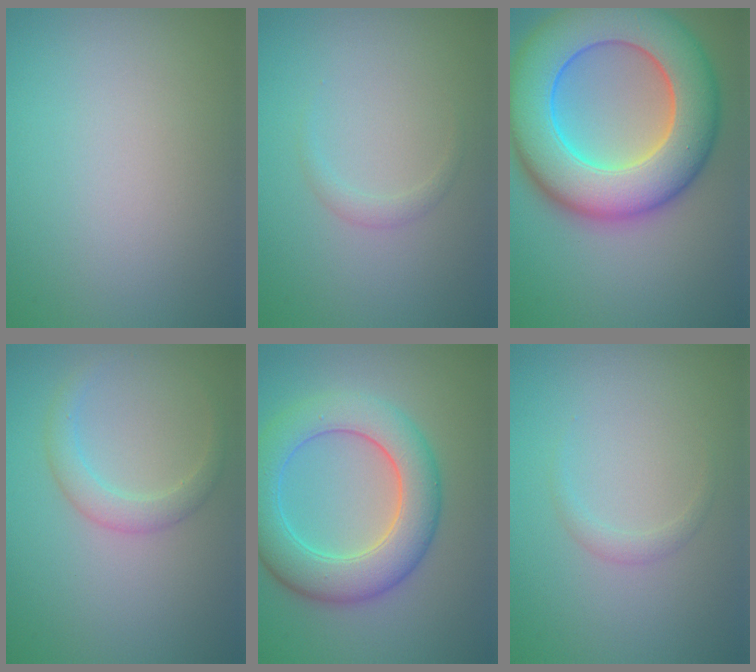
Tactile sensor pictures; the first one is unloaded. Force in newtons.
{"total": 0.5, "press": 0.5, "slide": 0.1}
{"total": 13.3, "press": 13.3, "slide": 0.4}
{"total": 2.3, "press": 2.2, "slide": 0.3}
{"total": 7.2, "press": 7.2, "slide": 0.0}
{"total": 0.5, "press": 0.5, "slide": 0.1}